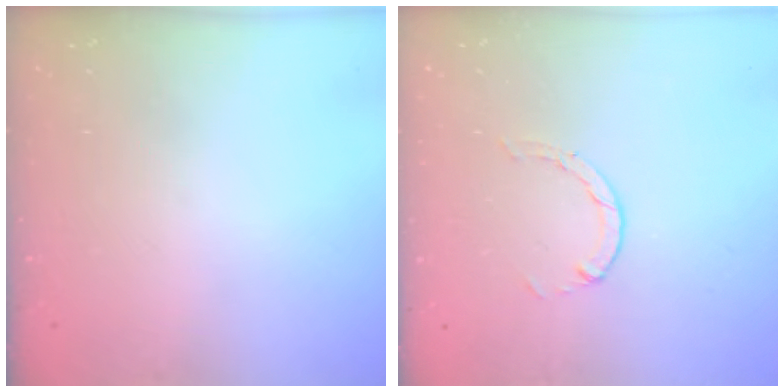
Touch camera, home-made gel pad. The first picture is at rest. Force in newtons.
{"total": 0.6, "press": 0.6, "slide": 0.2}